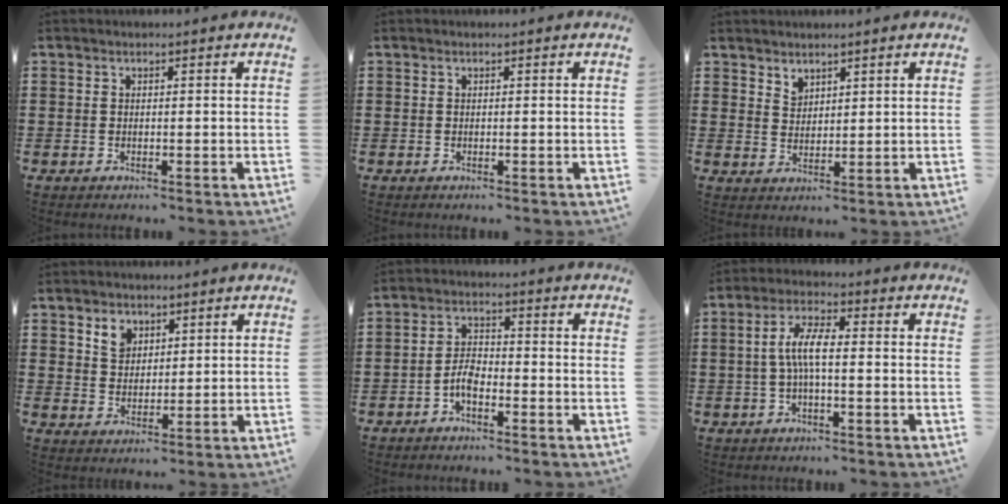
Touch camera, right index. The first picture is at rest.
{"total": 0.0}
{"total": 2.3, "force": [2.1, 1.0, 0.0], "torque": [-0.004, 0.000, 0.042]}
{"total": 3.8, "force": [2.5, 2.7, 1.2], "torque": [-0.026, 0.006, 0.046]}
{"total": 4.0, "force": [-2.0, 1.8, 2.9], "torque": [-0.072, 0.003, -0.045]}
{"total": 5.7, "force": [-0.4, 1.5, 5.5], "torque": [-0.121, -0.001, -0.016]}